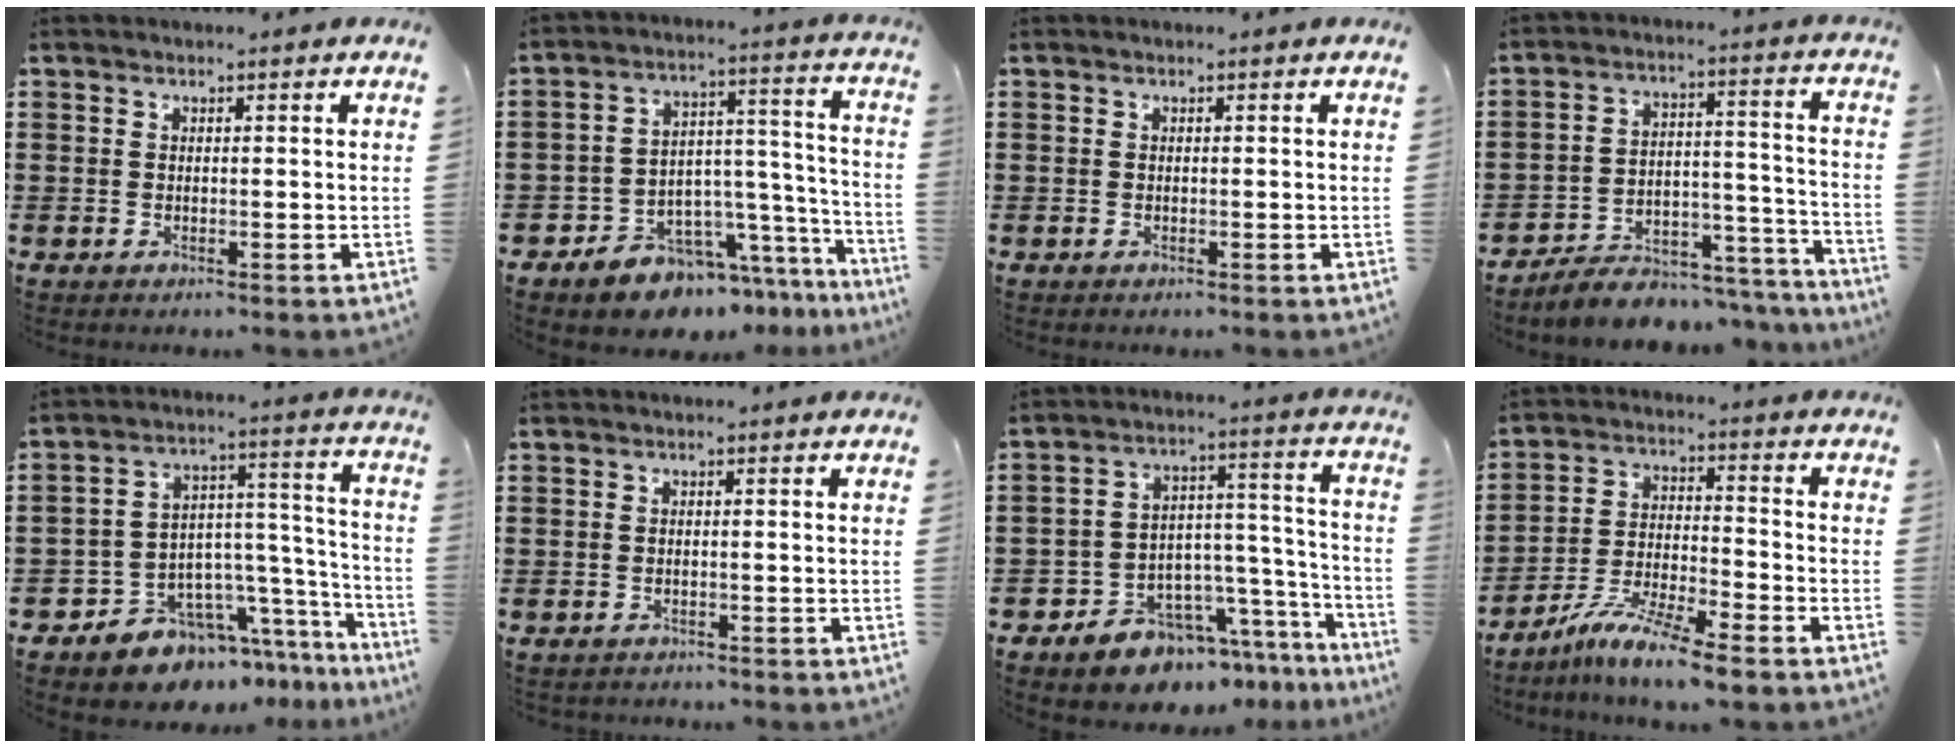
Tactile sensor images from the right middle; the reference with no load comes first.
{"total": 7.4, "force": [-6.6, 3.4, 0.1], "torque": [-0.008, 0.006, -0.122]}
{"total": 0.0}
{"total": 5.9, "force": [-5.5, 1.7, 1.0], "torque": [-0.016, 0.015, -0.107]}
{"total": 7.5, "force": [-6.3, 4.1, 0.9], "torque": [-0.031, -0.001, -0.117]}
{"total": 0.8, "force": [-0.7, 0.2, 0.0], "torque": [-0.001, 0.001, -0.017]}
{"total": 7.3, "force": [-6.4, 3.4, 0.0], "torque": [-0.007, 0.006, -0.121]}
{"total": 8.4, "force": [-7.3, 0.0, 4.2], "torque": [-0.088, -0.006, -0.141]}